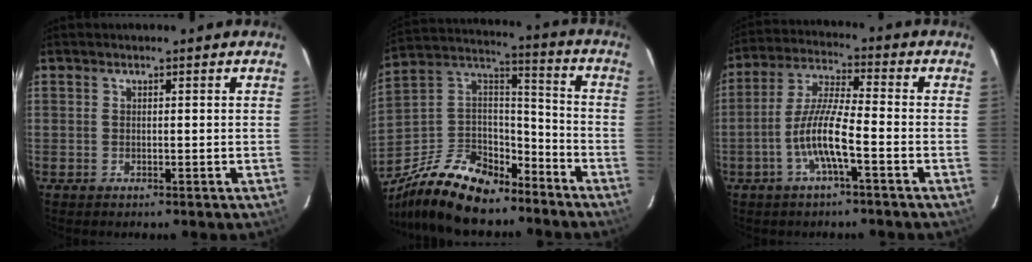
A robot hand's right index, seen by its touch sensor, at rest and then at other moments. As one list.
[{"total": 22.3, "force": [-16.1, 10.5, 11.4], "torque": [-0.252, 0.022, -0.268]}, {"total": 8.9, "force": [-3.7, 0.7, 8.1], "torque": [-0.172, 0.003, -0.071]}]